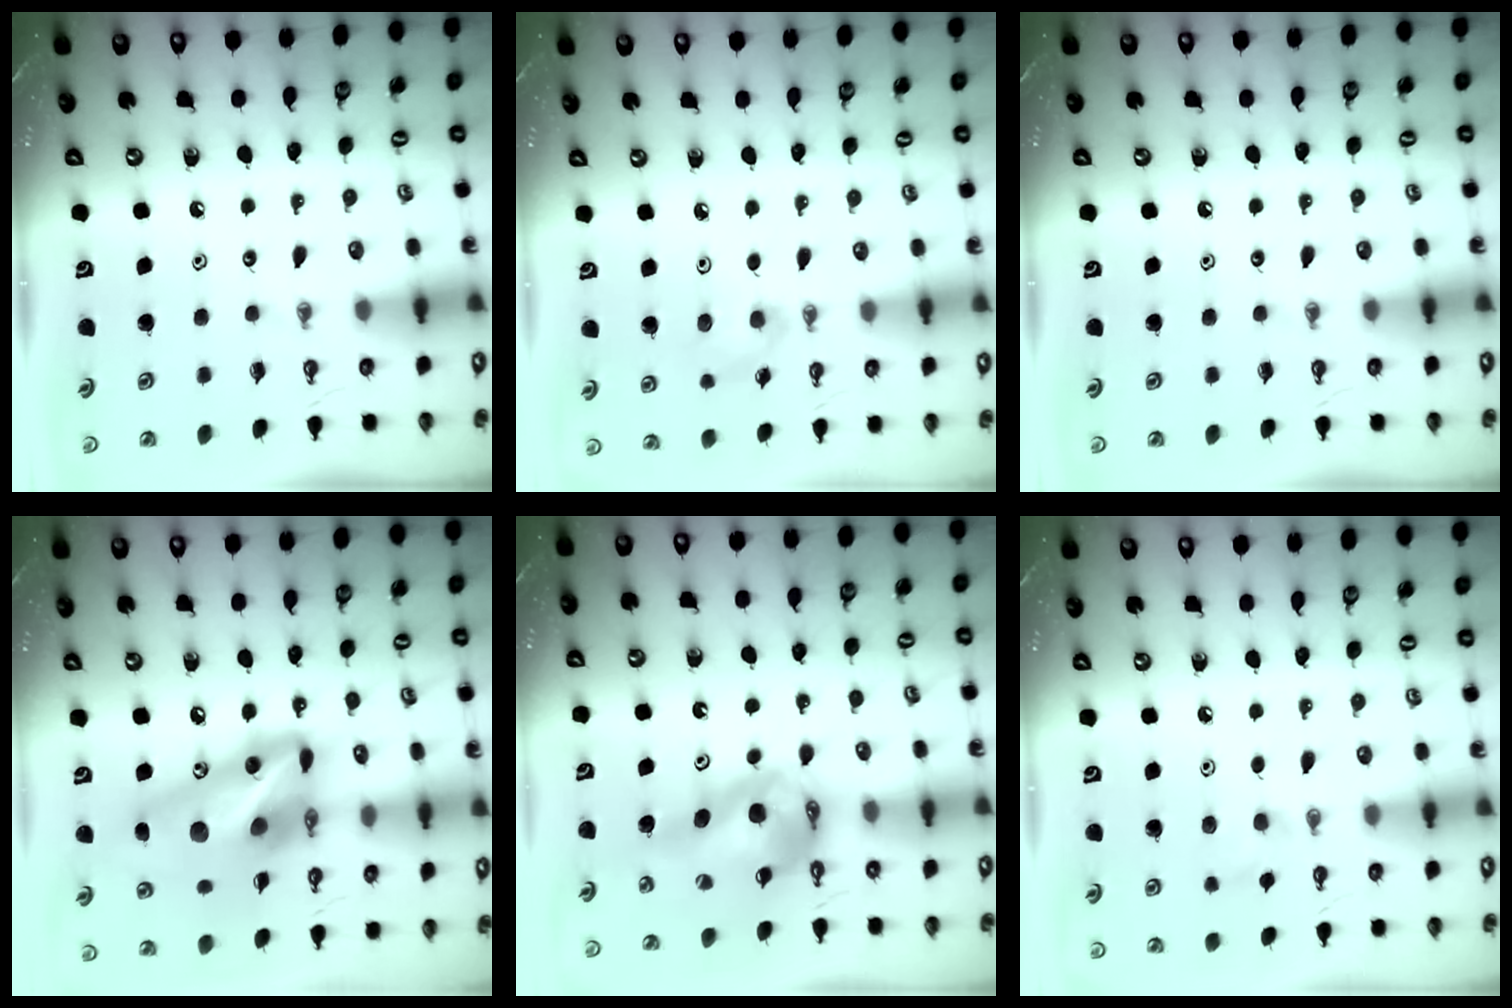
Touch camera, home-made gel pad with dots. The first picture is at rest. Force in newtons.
{"total": 6.0, "press": 4.7, "slide": 3.7}
{"total": 0.0}
{"total": 19.3, "press": 19.0, "slide": 3.2}
{"total": 14.2, "press": 14.1, "slide": 1.5}
{"total": 5.8, "press": 5.7, "slide": 1.0}